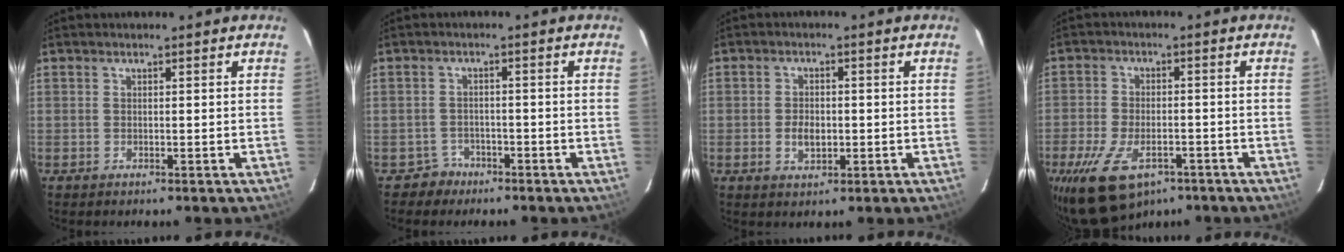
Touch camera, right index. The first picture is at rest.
{"total": 3.2, "force": [-2.2, 2.3, -0.6], "torque": [0.003, 0.014, -0.037]}
{"total": 4.0, "force": [-0.8, 2.5, 2.9], "torque": [-0.056, 0.000, -0.011]}
{"total": 13.4, "force": [-8.0, 7.0, 8.2], "torque": [-0.183, -0.027, -0.133]}